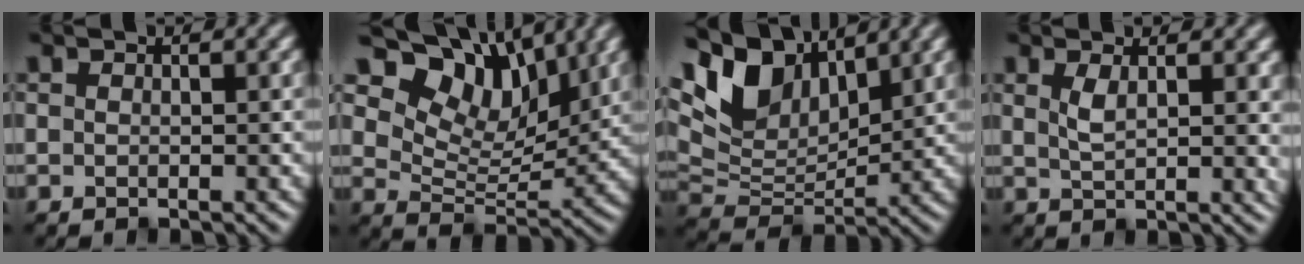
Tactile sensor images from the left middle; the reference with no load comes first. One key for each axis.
{"total": 10.3, "fx": 6.2, "fy": 5.8, "fz": 5.8, "tx": -0.102, "ty": 0.004, "tz": 0.103}
{"total": 9.5, "fx": 5.0, "fy": 5.4, "fz": 6.0, "tx": -0.126, "ty": 0.013, "tz": 0.086}
{"total": 3.6, "fx": 1.5, "fy": 1.4, "fz": 3.0, "tx": -0.046, "ty": 0.001, "tz": 0.028}